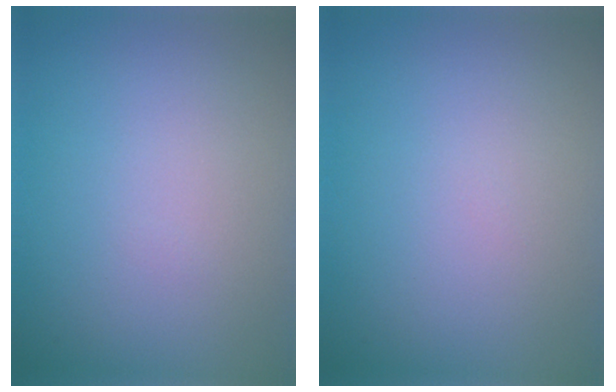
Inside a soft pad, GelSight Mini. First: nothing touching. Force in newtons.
{"total": 0.0}